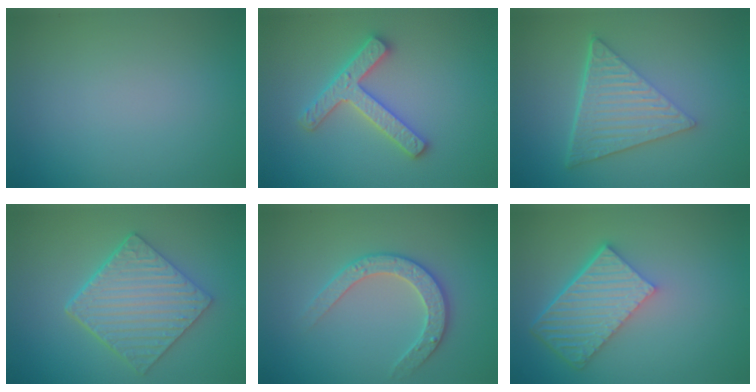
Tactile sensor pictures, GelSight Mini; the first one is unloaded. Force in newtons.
{"total": 4.2, "press": 4.2, "slide": 0.7}
{"total": 6.7, "press": 4.4, "slide": 5.0}
{"total": 6.0, "press": 4.6, "slide": 3.9}
{"total": 2.8, "press": 2.7, "slide": 0.6}
{"total": 6.3, "press": 4.4, "slide": 4.5}